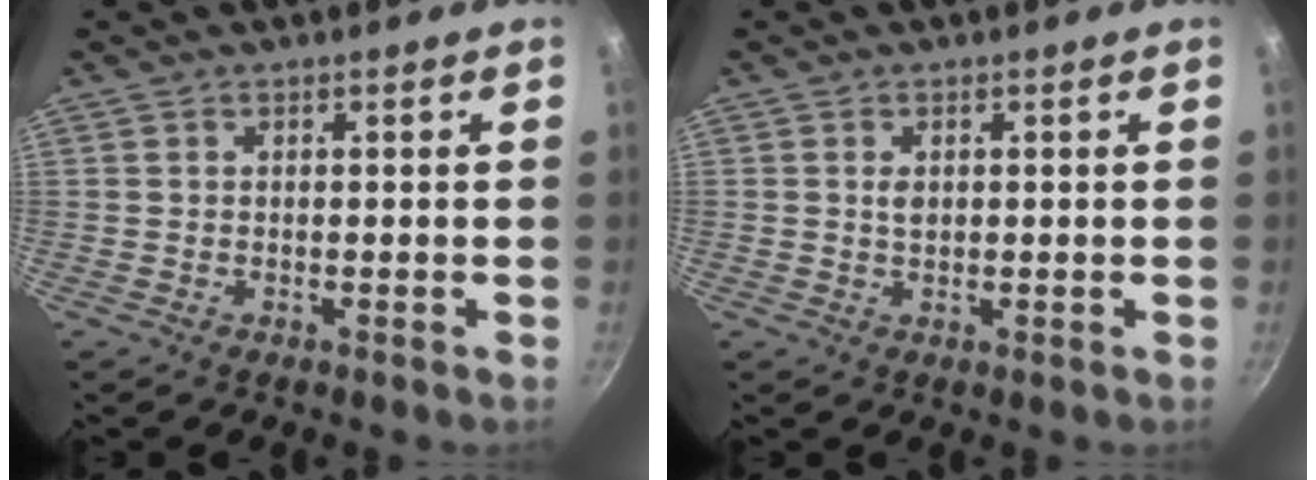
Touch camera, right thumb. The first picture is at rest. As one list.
[{"total": 1.6, "force": [0.3, 1.1, 1.2], "torque": [-0.018, -0.002, 0.006]}]